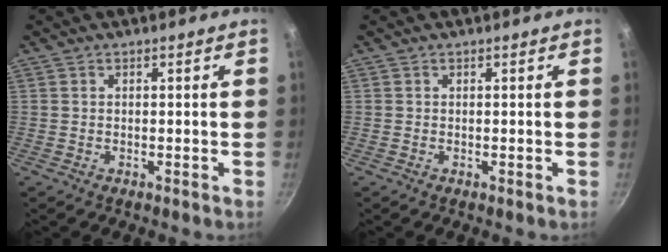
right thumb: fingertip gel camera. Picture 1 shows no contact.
{"total": 0.0}